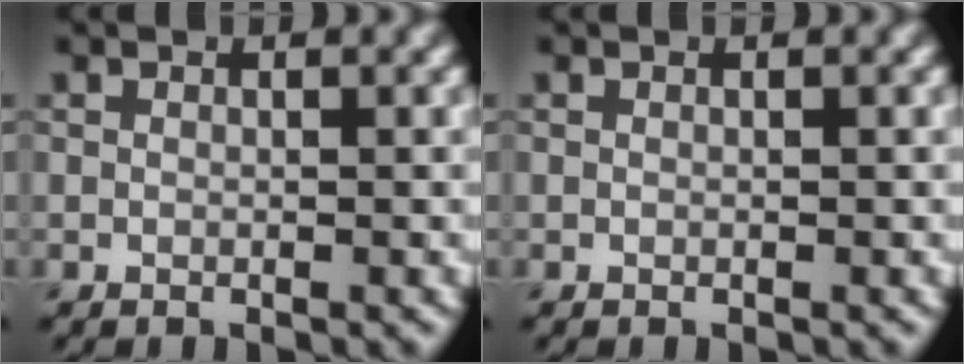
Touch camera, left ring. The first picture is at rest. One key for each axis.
{"total": 0.0}